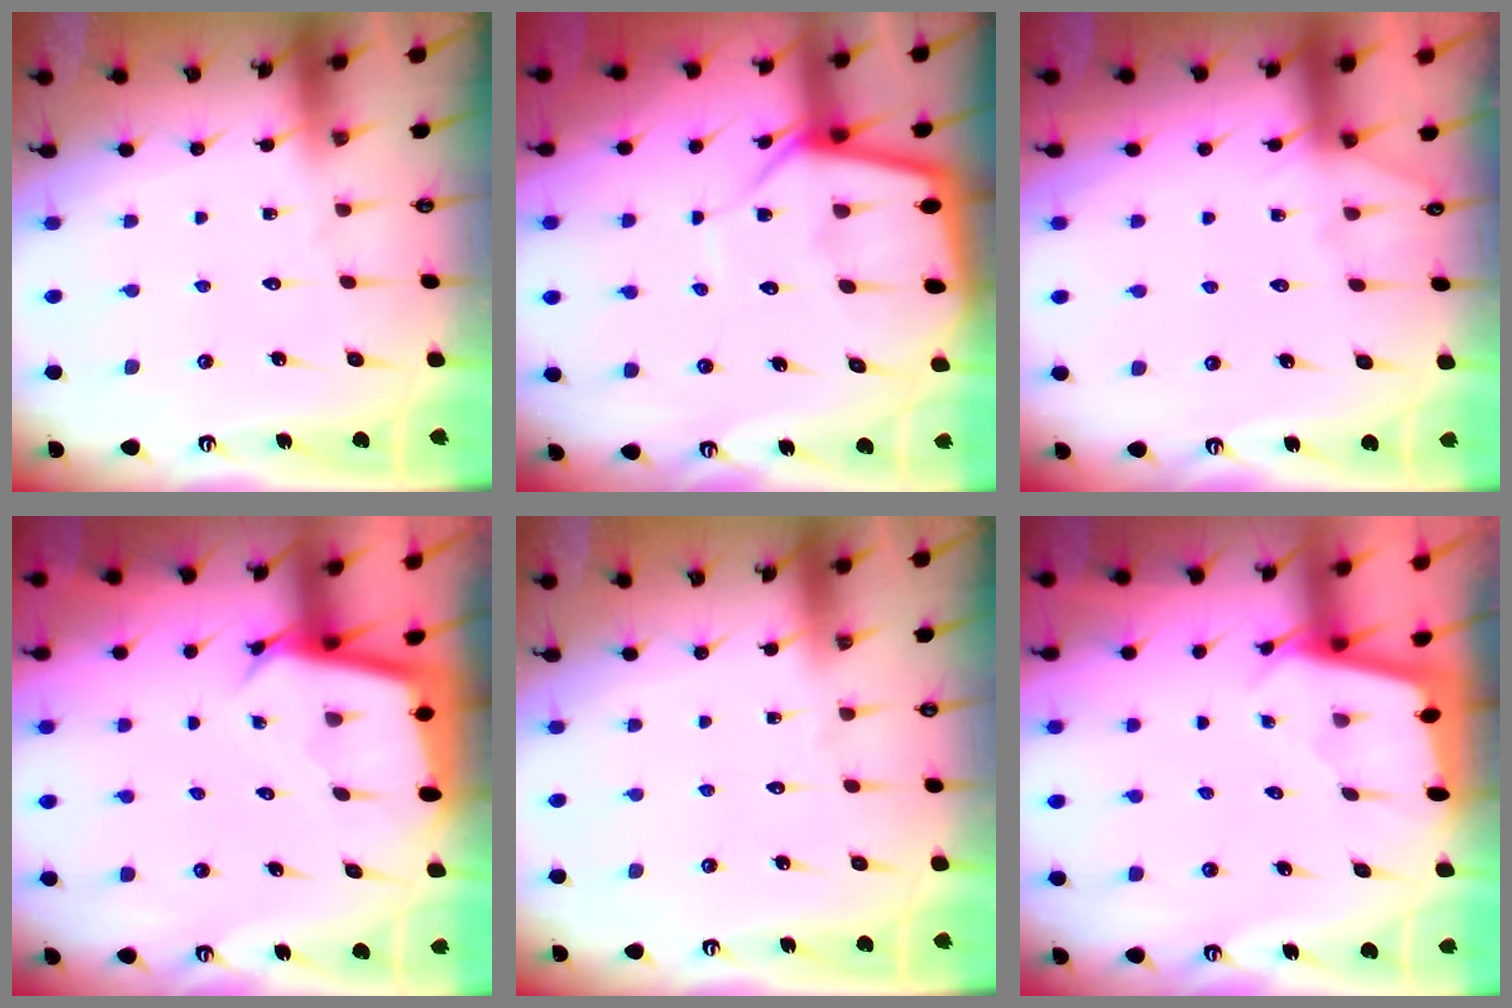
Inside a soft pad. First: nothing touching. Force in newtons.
{"total": 9.4, "press": 9.4, "slide": 0.9}
{"total": 4.4, "press": 4.4, "slide": 0.6}
{"total": 2.9, "press": 2.9, "slide": 0.1}
{"total": 0.0}
{"total": 1.8, "press": 1.8, "slide": 0.2}